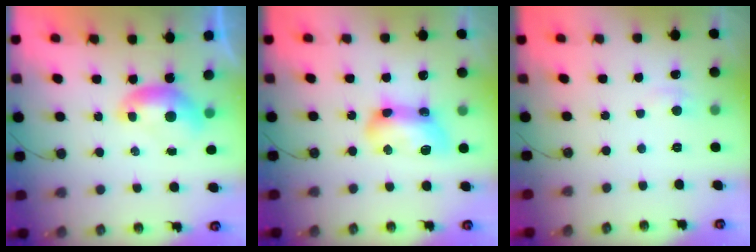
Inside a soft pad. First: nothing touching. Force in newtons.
{"total": 11.7, "press": 11.6, "slide": 0.6}
{"total": 2.1, "press": 2.0, "slide": 0.4}